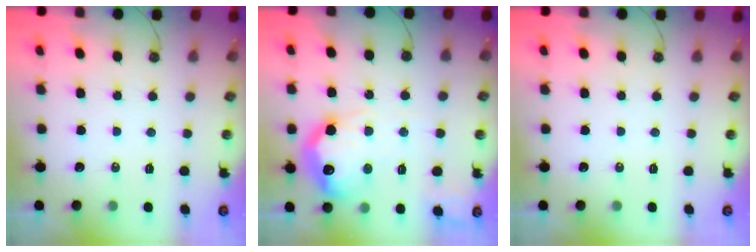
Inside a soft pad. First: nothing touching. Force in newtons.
{"total": 21.5, "press": 21.5, "slide": 1.8}
{"total": 0.0}